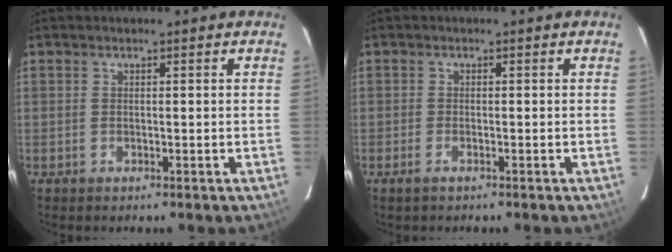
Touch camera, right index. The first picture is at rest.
{"total": 1.4, "force": [-1.0, 0.3, 0.9], "torque": [-0.023, -0.001, -0.019]}